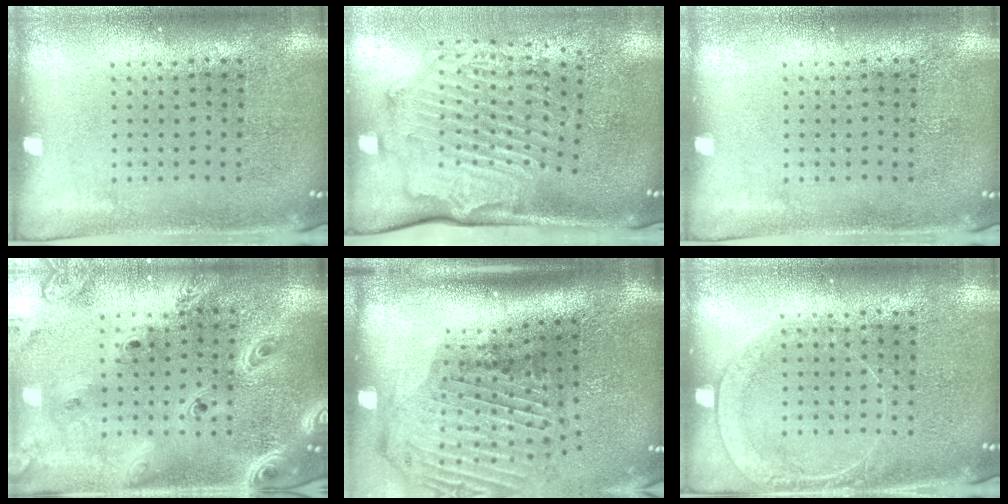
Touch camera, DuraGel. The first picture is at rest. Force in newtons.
{"total": 2.3, "press": 2.1, "slide": 0.7}
{"total": 0.0}
{"total": 3.3, "press": 2.7, "slide": 1.8}
{"total": 3.0, "press": 2.2, "slide": 2.1}
{"total": 1.5, "press": 1.4, "slide": 0.4}